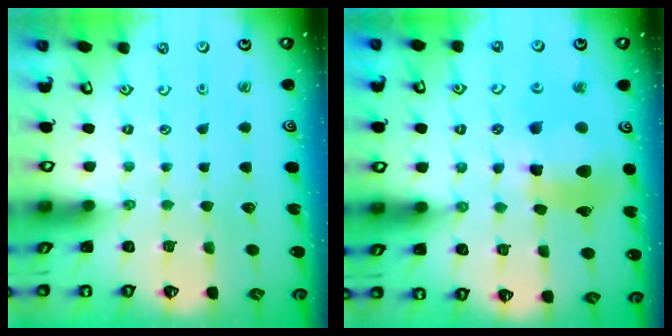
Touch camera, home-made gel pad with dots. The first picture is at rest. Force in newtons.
{"total": 14.1, "press": 14.0, "slide": 1.8}